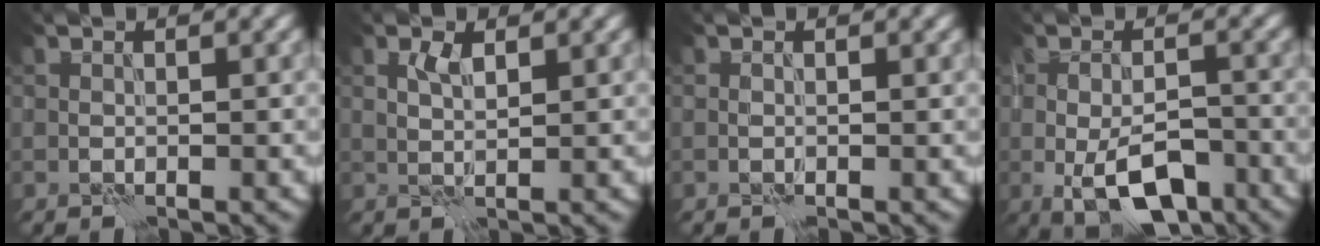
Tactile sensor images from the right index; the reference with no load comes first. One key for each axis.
{"total": 1.2, "fx": 1.0, "fy": -0.1, "fz": 0.7, "tx": -0.019, "ty": 0.000, "tz": 0.022}
{"total": 0.0}
{"total": 6.9, "fx": -3.3, "fy": 3.0, "fz": 5.3, "tx": -0.092, "ty": -0.006, "tz": -0.052}